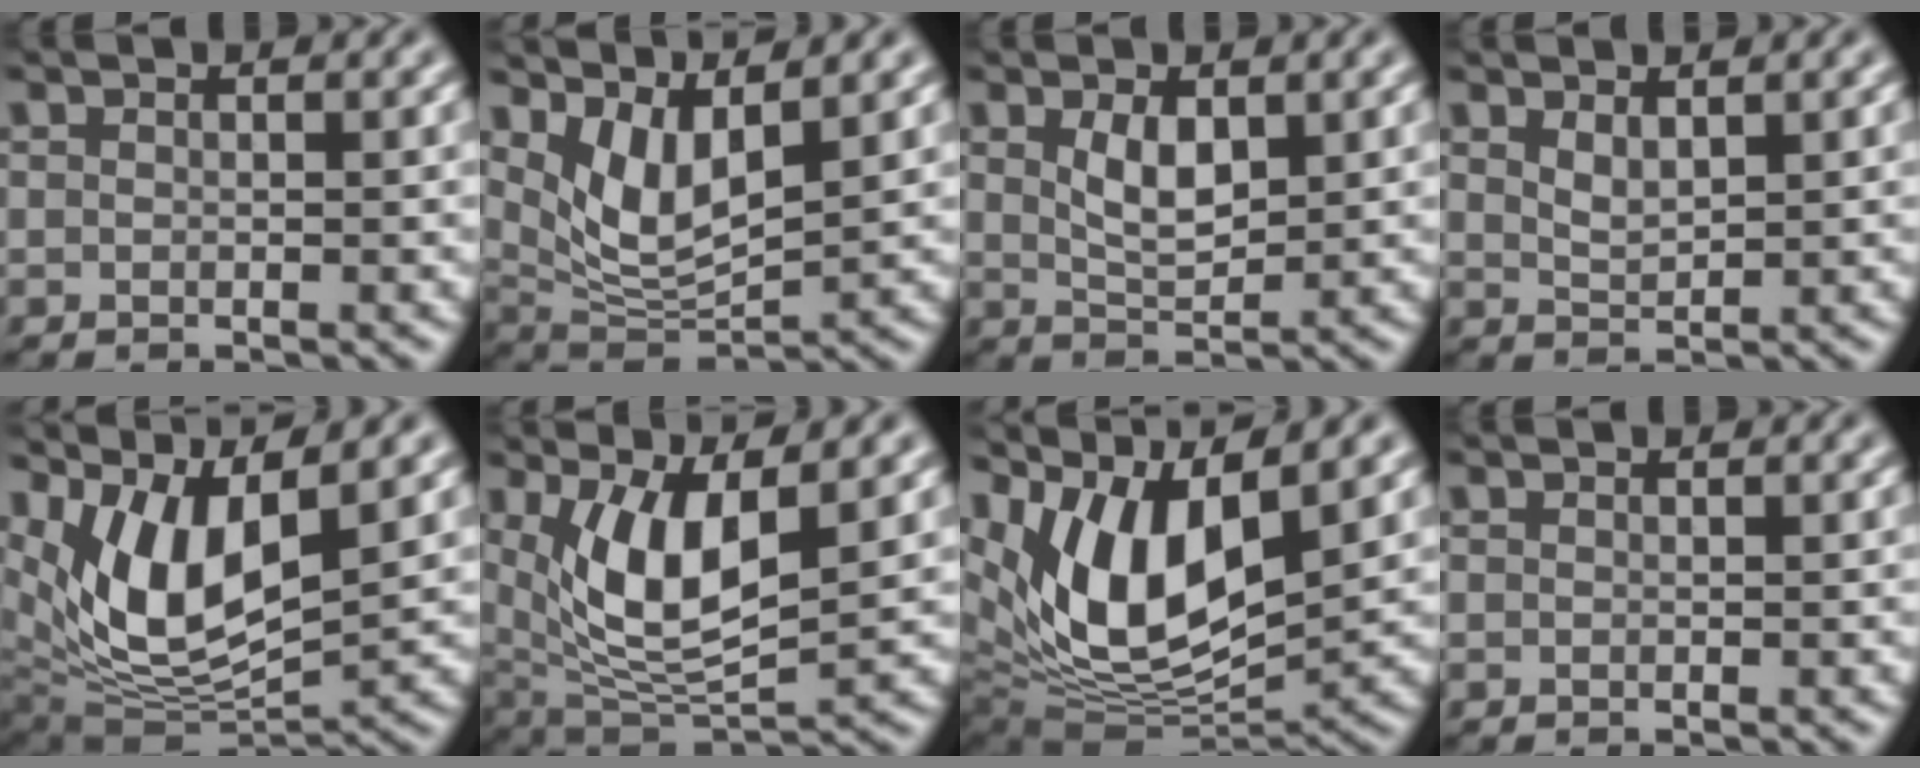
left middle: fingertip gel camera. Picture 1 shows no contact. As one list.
[{"total": 5.3, "force": [2.7, 2.2, 4.0], "torque": [-0.087, -0.017, 0.059]}, {"total": 2.9, "force": [1.1, 1.3, 2.4], "torque": [-0.052, -0.003, 0.025]}, {"total": 1.6, "force": [1.1, 0.6, 1.0], "torque": [-0.023, -0.004, 0.025]}, {"total": 9.5, "force": [4.1, 3.8, 7.7], "torque": [-0.161, -0.009, 0.083]}, {"total": 7.8, "force": [2.0, 3.2, 6.9], "torque": [-0.145, -0.018, 0.043]}, {"total": 12.3, "force": [5.2, 5.7, 9.6], "torque": [-0.189, 0.000, 0.100]}, {"total": 0.0}]